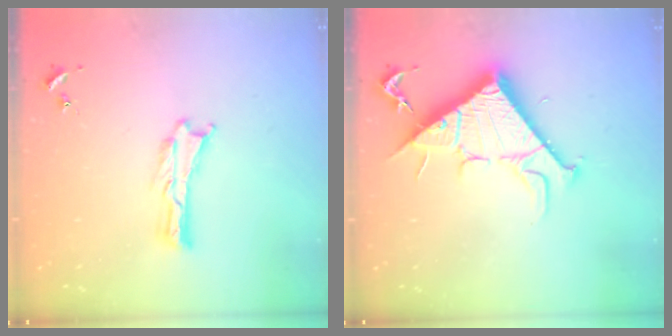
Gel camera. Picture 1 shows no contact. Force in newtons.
{"total": 12.4, "press": 12.4, "slide": 0.2}